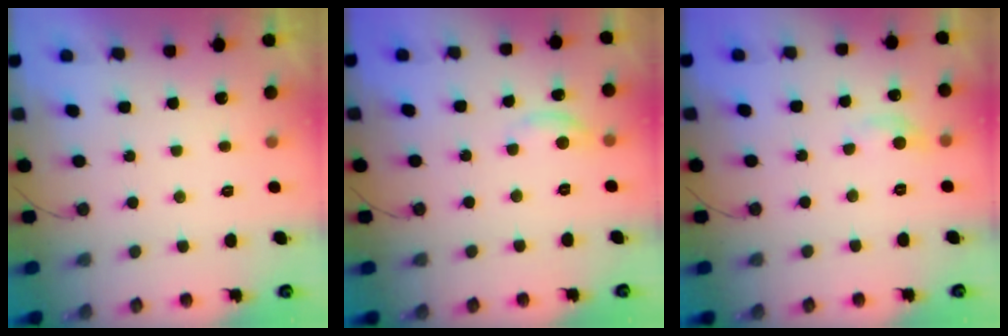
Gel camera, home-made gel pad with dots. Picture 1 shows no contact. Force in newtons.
{"total": 3.9, "press": 3.9, "slide": 0.3}
{"total": 5.4, "press": 5.3, "slide": 0.6}